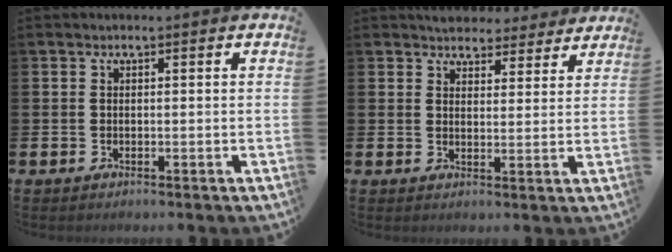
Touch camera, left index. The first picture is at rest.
{"total": 4.6, "force": [4.3, 1.7, -0.1], "torque": [-0.003, -0.029, 0.076]}